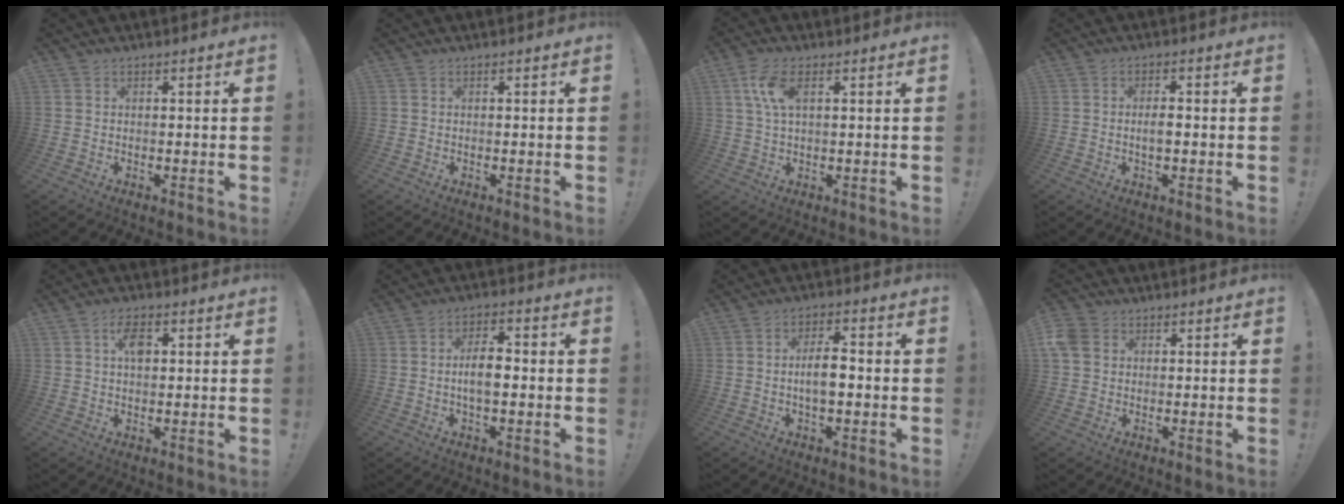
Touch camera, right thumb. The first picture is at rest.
{"total": 0.0}
{"total": 7.0, "force": [2.2, 3.0, 5.9], "torque": [-0.115, 0.000, 0.038]}
{"total": 2.9, "force": [-0.6, 1.2, 2.6], "torque": [-0.045, 0.001, -0.016]}
{"total": 5.7, "force": [1.8, 3.1, 4.3], "torque": [-0.070, 0.002, 0.029]}
{"total": 7.1, "force": [-1.0, 3.5, 6.2], "torque": [-0.107, 0.005, -0.024]}
{"total": 6.9, "force": [-1.1, 3.1, 6.1], "torque": [-0.104, 0.005, -0.026]}
{"total": 6.1, "force": [1.5, 4.9, 3.3], "torque": [-0.074, 0.009, 0.033]}